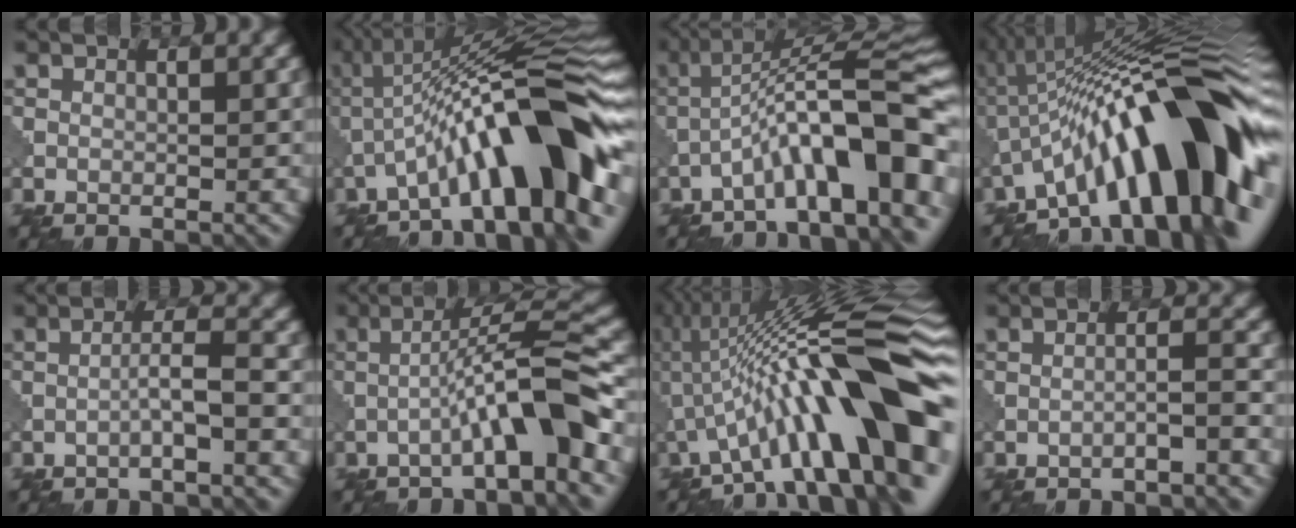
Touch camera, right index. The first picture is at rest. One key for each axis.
{"total": 11.5, "fx": -4.2, "fy": 2.3, "fz": 10.5, "tx": -0.146, "ty": 0.035, "tz": -0.064}
{"total": 10.5, "fx": -4.8, "fy": 2.1, "fz": 9.1, "tx": -0.136, "ty": 0.031, "tz": -0.068}
{"total": 14.4, "fx": -4.2, "fy": 4.0, "fz": 13.2, "tx": -0.168, "ty": 0.040, "tz": -0.067}
{"total": 1.8, "fx": -0.8, "fy": -0.2, "fz": 1.5, "tx": -0.030, "ty": 0.015, "tz": -0.017}
{"total": 6.4, "fx": -2.4, "fy": 0.4, "fz": 6.0, "tx": -0.092, "ty": 0.031, "tz": -0.040}
{"total": 14.8, "fx": -2.4, "fy": 2.9, "fz": 14.3, "tx": -0.194, "ty": 0.044, "tz": -0.031}
{"total": 1.7, "fx": -1.1, "fy": 0.1, "fz": 1.3, "tx": -0.006, "ty": 0.018, "tz": -0.024}